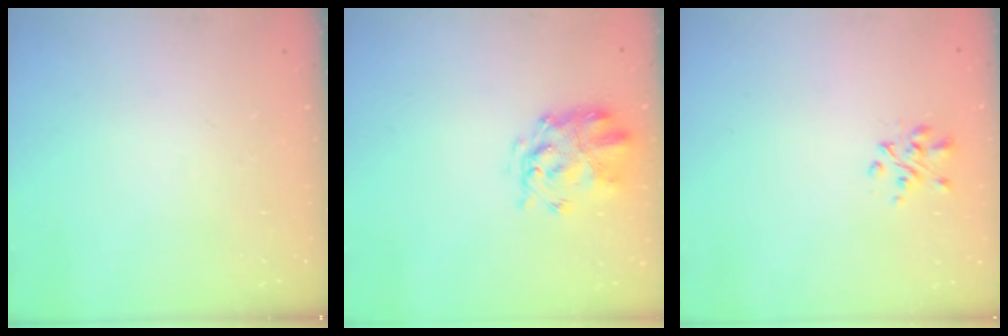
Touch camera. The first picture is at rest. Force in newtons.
{"total": 3.7, "press": 3.4, "slide": 1.3}
{"total": 2.9, "press": 2.9, "slide": 0.4}